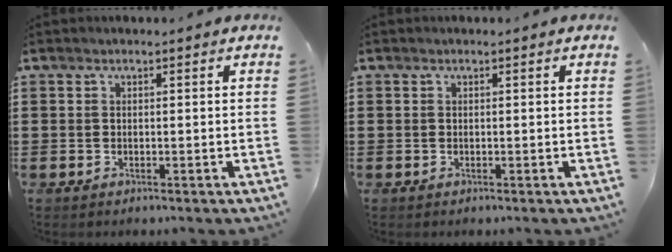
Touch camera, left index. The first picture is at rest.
{"total": 0.0}